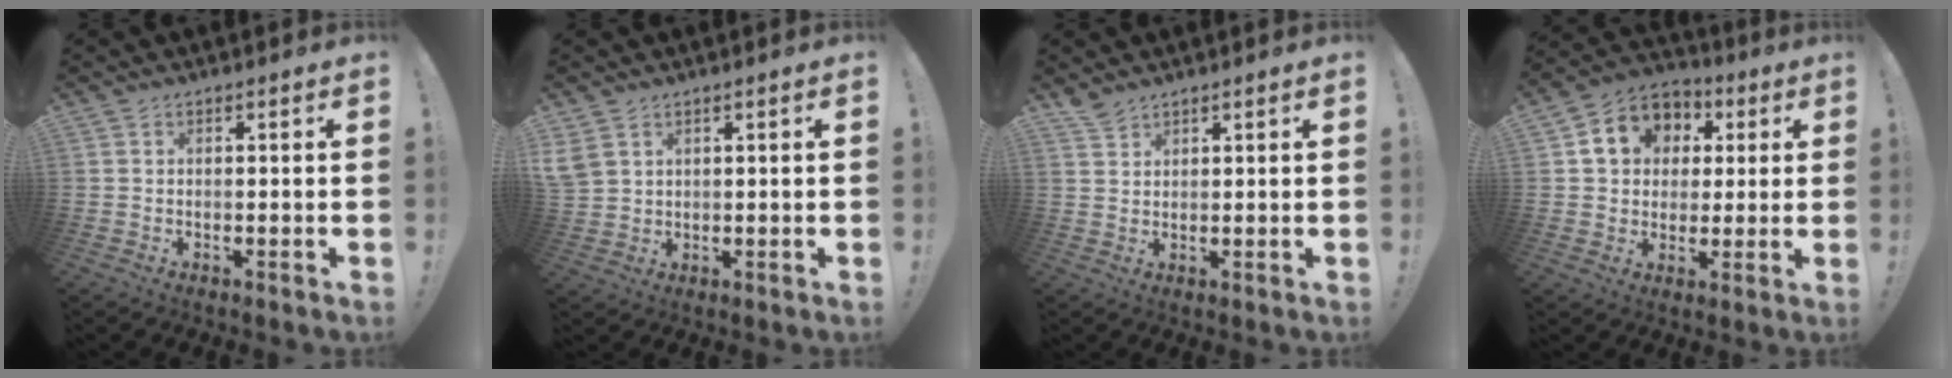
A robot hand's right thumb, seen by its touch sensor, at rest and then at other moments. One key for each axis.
{"total": 4.9, "fx": 2.7, "fy": 3.3, "fz": 2.5, "tx": -0.051, "ty": -0.008, "tz": 0.054}
{"total": 3.3, "fx": 3.0, "fy": 1.0, "fz": 1.0, "tx": -0.010, "ty": -0.022, "tz": 0.055}
{"total": 11.7, "fx": 3.2, "fy": 10.2, "fz": 4.9, "tx": -0.068, "ty": -0.007, "tz": 0.068}